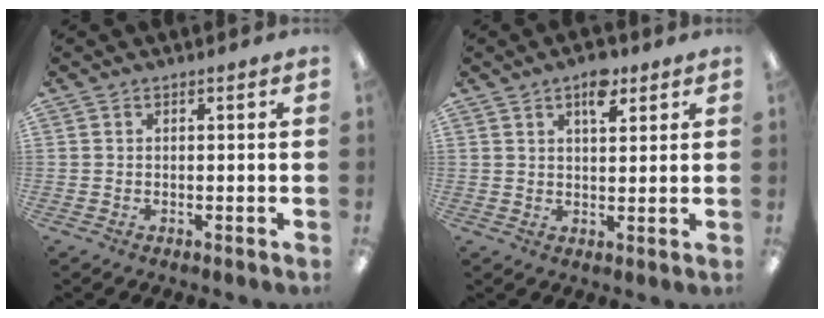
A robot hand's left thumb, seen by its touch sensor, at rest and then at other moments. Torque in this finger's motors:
{"motor_torque": [-0.11, 0.01, 0.19, -0.09, 0.07]}